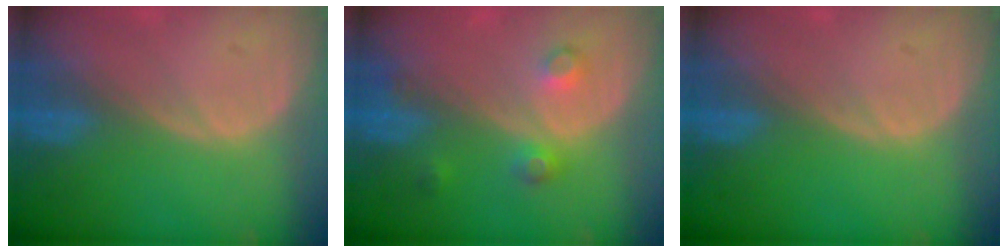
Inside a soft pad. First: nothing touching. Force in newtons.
{"total": 3.5, "press": 3.2, "slide": 1.4}
{"total": 0.0}